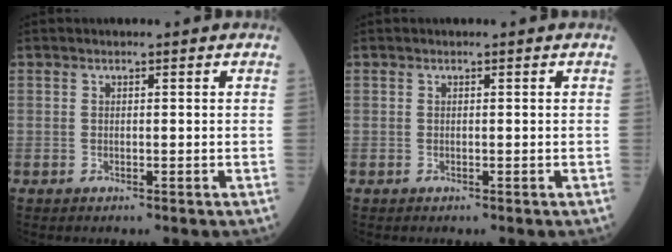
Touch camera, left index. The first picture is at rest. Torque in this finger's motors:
{"motor_torque": [0.00, 0.00, 0.00, 0.00]}